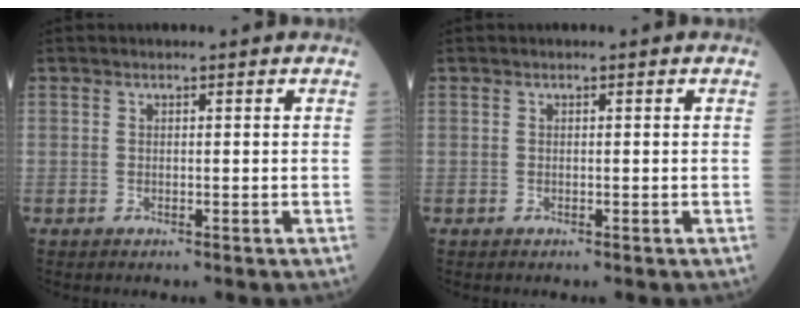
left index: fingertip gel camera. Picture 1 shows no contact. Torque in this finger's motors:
{"motor_torque": [0.00, 0.00, 0.00, 0.00]}